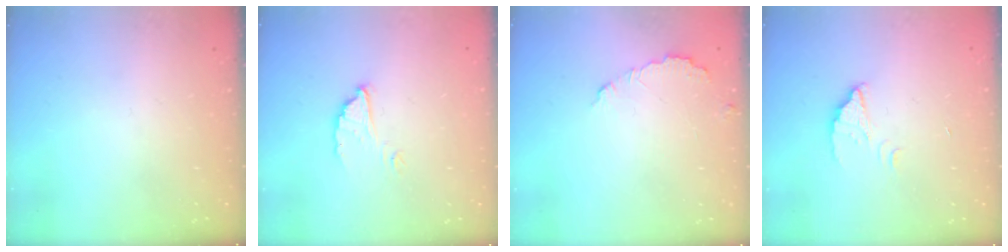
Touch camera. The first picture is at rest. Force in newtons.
{"total": 4.4, "press": 4.3, "slide": 0.2}
{"total": 3.9, "press": 3.9, "slide": 0.3}
{"total": 2.4, "press": 2.4, "slide": 0.1}